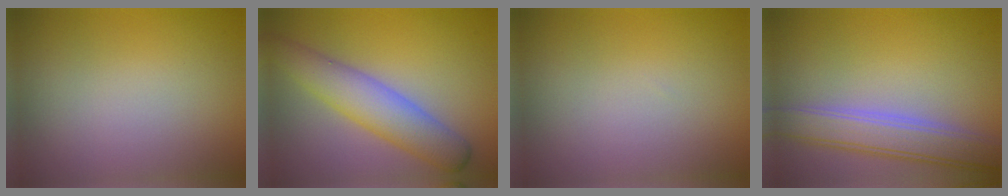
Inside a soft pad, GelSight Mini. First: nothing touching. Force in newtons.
{"total": 5.5, "press": 5.5, "slide": 0.1}
{"total": 0.0}
{"total": 5.1, "press": 5.1, "slide": 0.3}